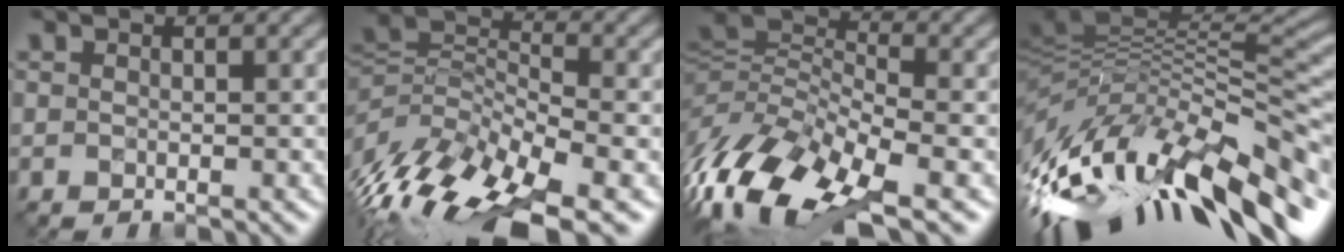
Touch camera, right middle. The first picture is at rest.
{"total": 11.5, "force": [-6.3, 4.8, 8.4], "torque": [-0.166, 0.003, -0.115]}
{"total": 10.8, "force": [-5.8, 4.3, 8.1], "torque": [-0.156, 0.003, -0.119]}
{"total": 15.7, "force": [-5.7, 5.9, 13.3], "torque": [-0.255, 0.007, -0.097]}